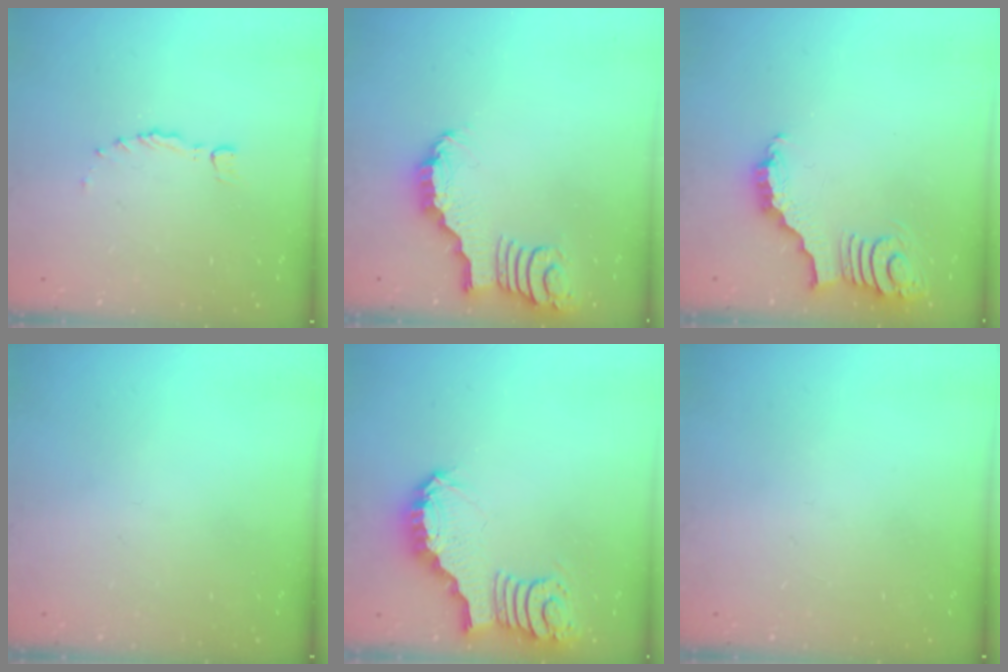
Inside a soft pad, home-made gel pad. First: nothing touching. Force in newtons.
{"total": 2.2, "press": 2.2, "slide": 0.4}
{"total": 3.9, "press": 3.8, "slide": 0.5}
{"total": 0.0}
{"total": 3.2, "press": 3.2, "slide": 0.4}
{"total": 0.0}